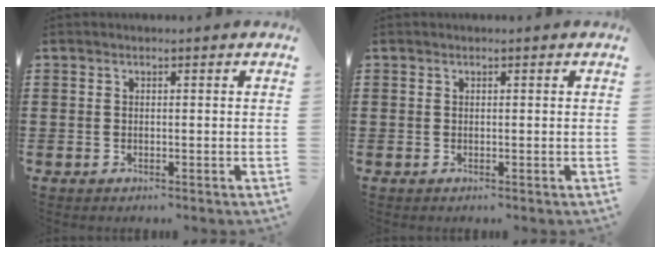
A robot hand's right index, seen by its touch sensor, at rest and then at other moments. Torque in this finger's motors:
{"motor_torque": [1.08, 1.05, -0.01, -0.01]}